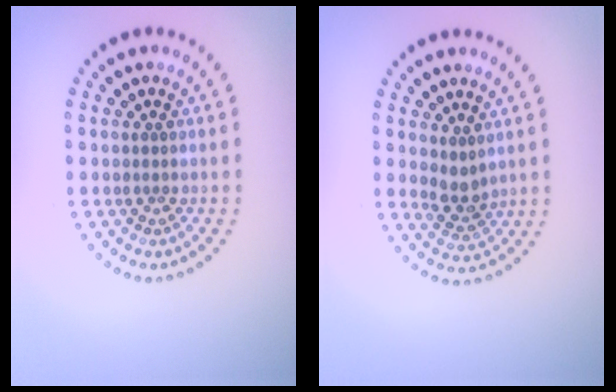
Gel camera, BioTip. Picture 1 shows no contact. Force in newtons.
{"total": 2.1, "press": 1.8, "slide": 1.2}